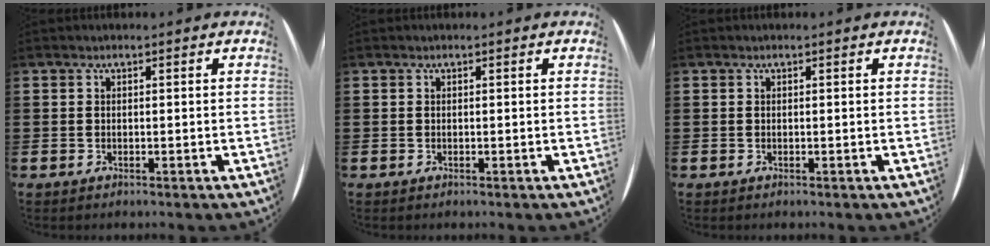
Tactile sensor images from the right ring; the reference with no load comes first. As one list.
[{"total": 0.0}, {"total": 0.0}]